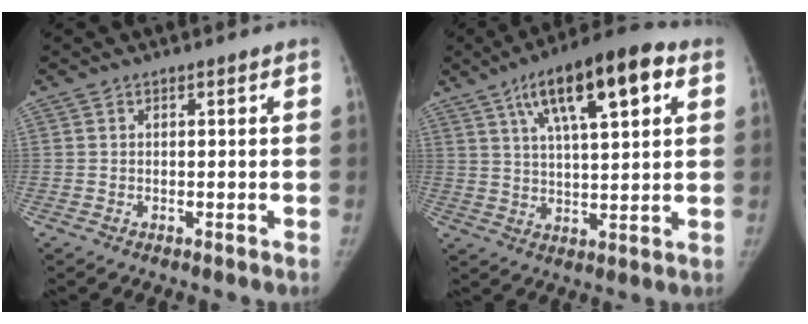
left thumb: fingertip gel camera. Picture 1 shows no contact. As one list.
[{"total": 16.5, "force": [7.3, 5.4, 13.8], "torque": [-0.197, -0.005, 0.113]}]